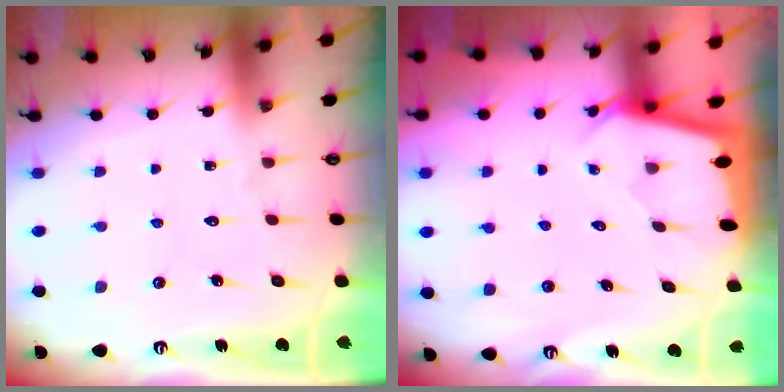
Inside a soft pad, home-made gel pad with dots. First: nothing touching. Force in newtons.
{"total": 2.3, "press": 2.3, "slide": 0.2}